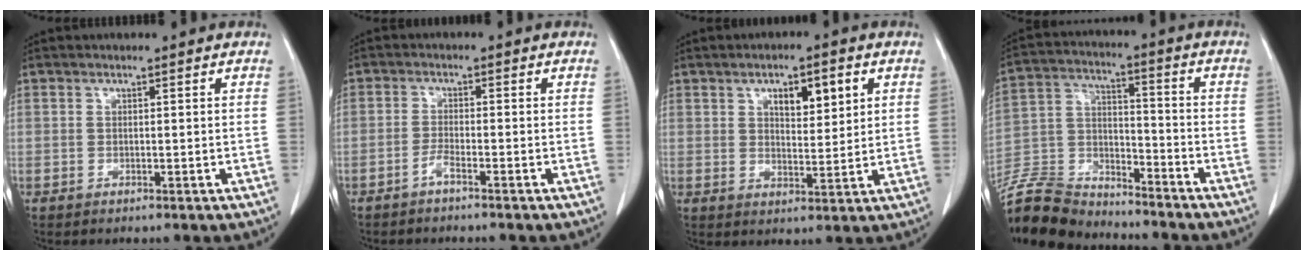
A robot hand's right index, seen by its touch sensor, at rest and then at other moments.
{"total": 1.8, "force": [-1.5, -0.1, 1.1], "torque": [-0.023, 0.000, -0.031]}
{"total": 6.1, "force": [2.6, 2.3, 5.0], "torque": [-0.078, 0.003, 0.045]}
{"total": 14.5, "force": [-14.0, 3.3, 2.2], "torque": [-0.046, 0.025, -0.254]}